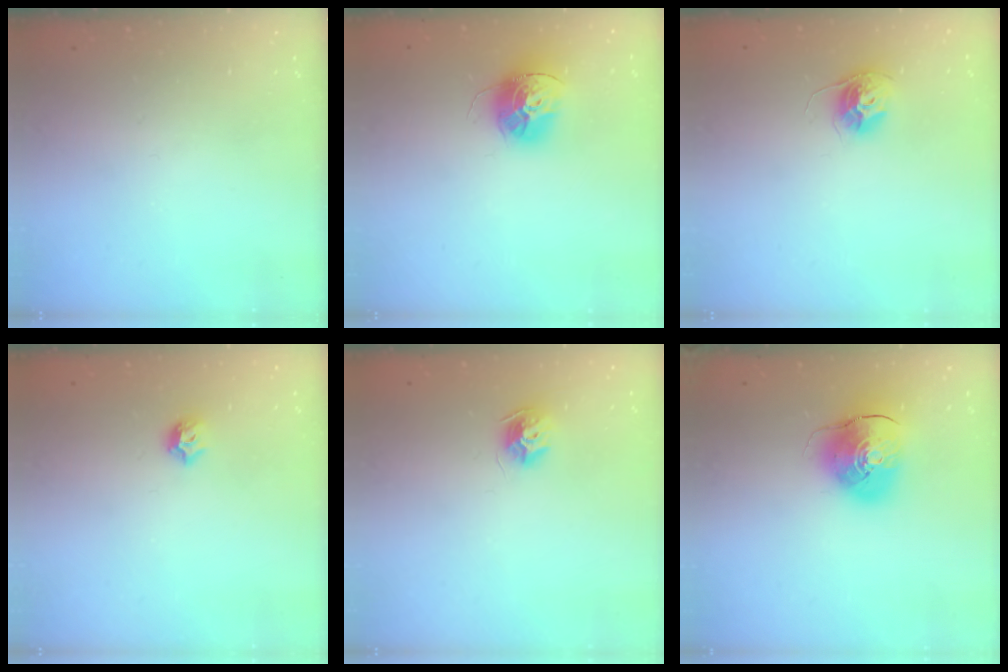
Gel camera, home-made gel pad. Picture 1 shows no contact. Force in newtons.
{"total": 13.7, "press": 13.7, "slide": 1.2}
{"total": 10.8, "press": 10.8, "slide": 0.8}
{"total": 5.6, "press": 5.6, "slide": 0.8}
{"total": 8.7, "press": 8.7, "slide": 0.0}
{"total": 10.7, "press": 10.6, "slide": 1.8}